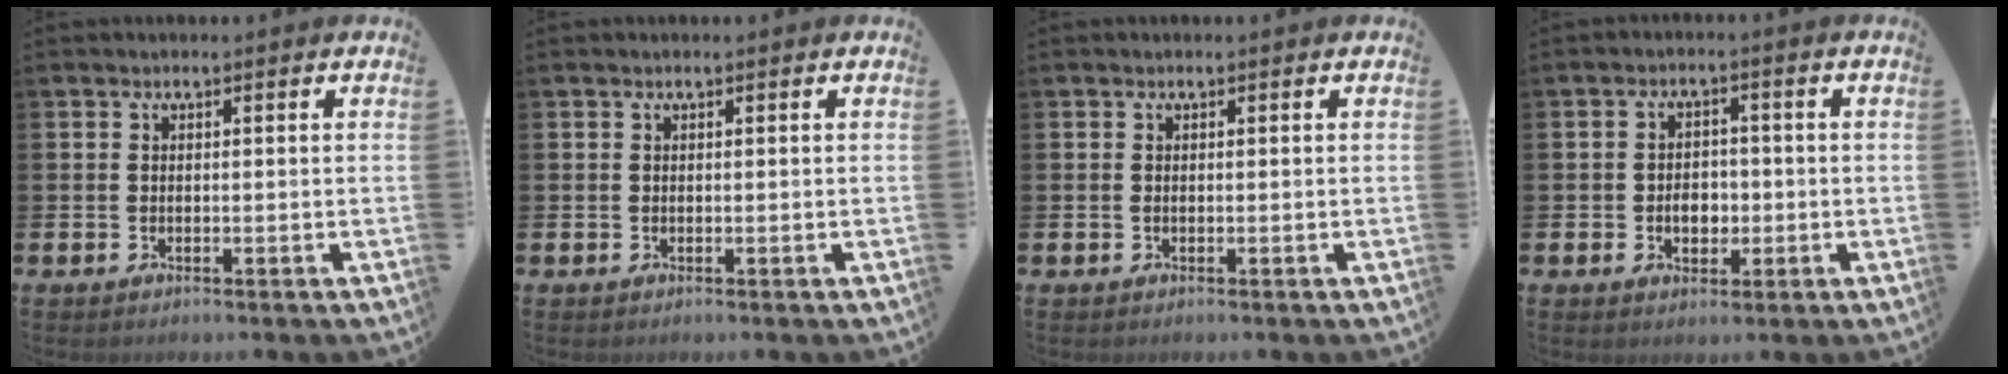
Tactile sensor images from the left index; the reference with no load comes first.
{"total": 0.0}
{"total": 0.0}
{"total": 3.3, "force": [-0.6, 2.5, 2.1], "torque": [-0.026, 0.000, -0.020]}